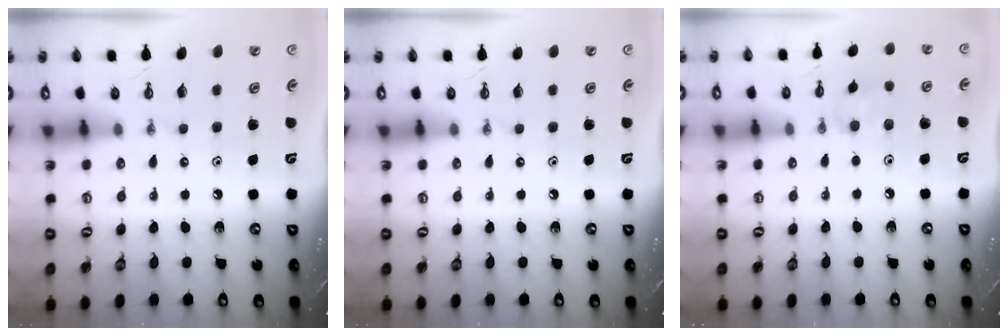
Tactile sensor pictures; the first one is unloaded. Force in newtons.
{"total": 0.0}
{"total": 6.1, "press": 6.1, "slide": 1.0}